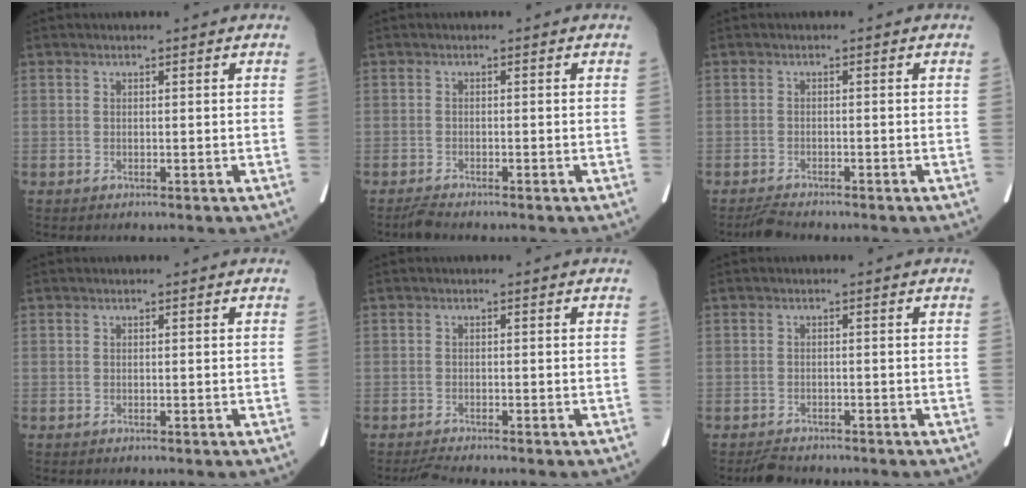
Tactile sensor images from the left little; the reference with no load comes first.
{"total": 1.4, "force": [-1.4, -0.1, 0.4], "torque": [-0.021, -0.008, -0.026]}
{"total": 2.1, "force": [-2.0, 0.2, 0.6], "torque": [-0.020, -0.011, -0.035]}
{"total": 0.0}
{"total": 1.8, "force": [-1.7, -0.3, 0.5], "torque": [-0.020, -0.010, -0.031]}
{"total": 2.5, "force": [-2.3, 0.9, 0.6], "torque": [-0.019, -0.006, -0.034]}